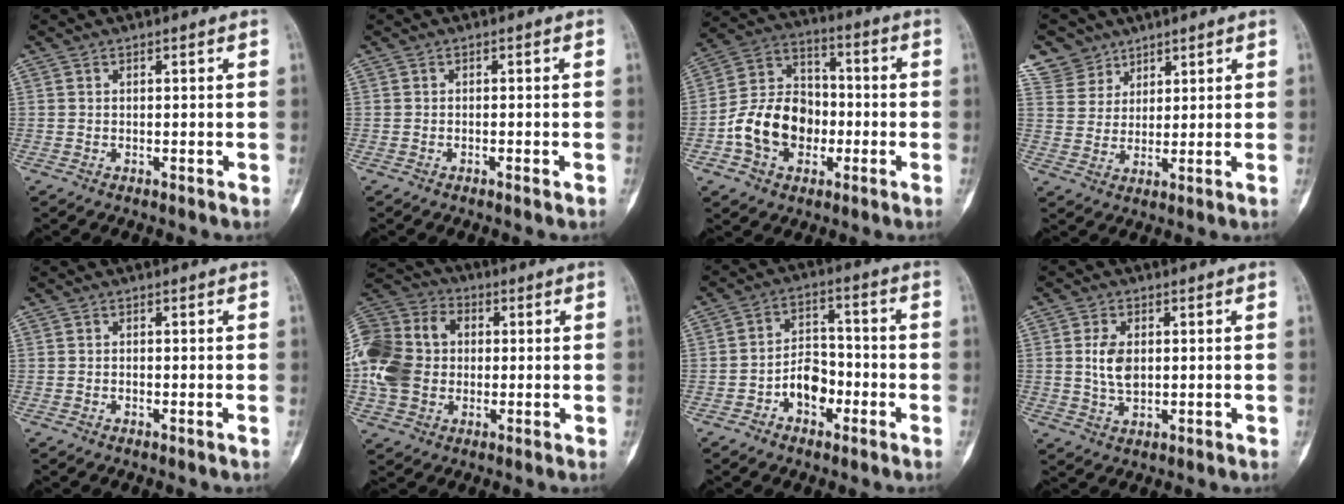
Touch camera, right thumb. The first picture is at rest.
{"total": 0.7, "force": [-0.4, 0.3, 0.4], "torque": [-0.012, 0.005, -0.005]}
{"total": 14.7, "force": [-3.6, 11.1, 8.9], "torque": [-0.131, 0.040, -0.068]}
{"total": 6.3, "force": [4.5, 4.4, -0.8], "torque": [0.045, -0.028, 0.085]}
{"total": 0.0}
{"total": 18.6, "force": [0.4, 14.5, 11.5], "torque": [-0.240, 0.030, 0.005]}
{"total": 7.6, "force": [-3.1, 5.1, 4.7], "torque": [-0.051, 0.038, -0.059]}
{"total": 5.5, "force": [0.6, 3.5, 4.3], "torque": [-0.073, -0.003, 0.013]}